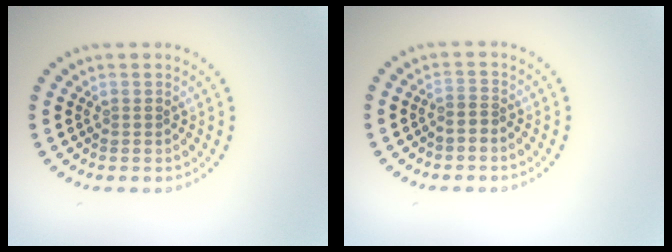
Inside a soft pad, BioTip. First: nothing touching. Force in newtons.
{"total": 0.8, "press": 0.6, "slide": 0.5}